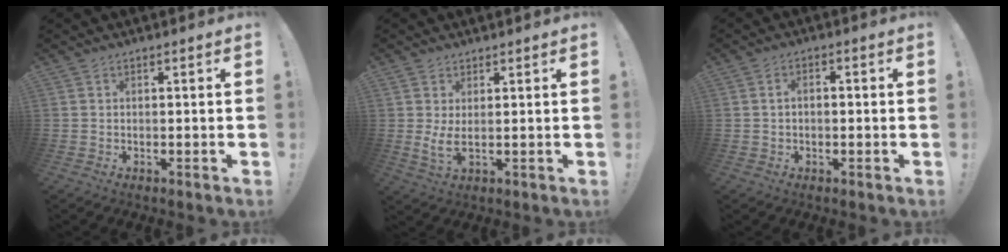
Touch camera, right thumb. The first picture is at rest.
{"total": 4.2, "force": [1.2, 1.4, 3.8], "torque": [-0.054, -0.018, 0.021]}
{"total": 2.3, "force": [-0.8, 1.4, 1.6], "torque": [-0.035, 0.011, -0.013]}